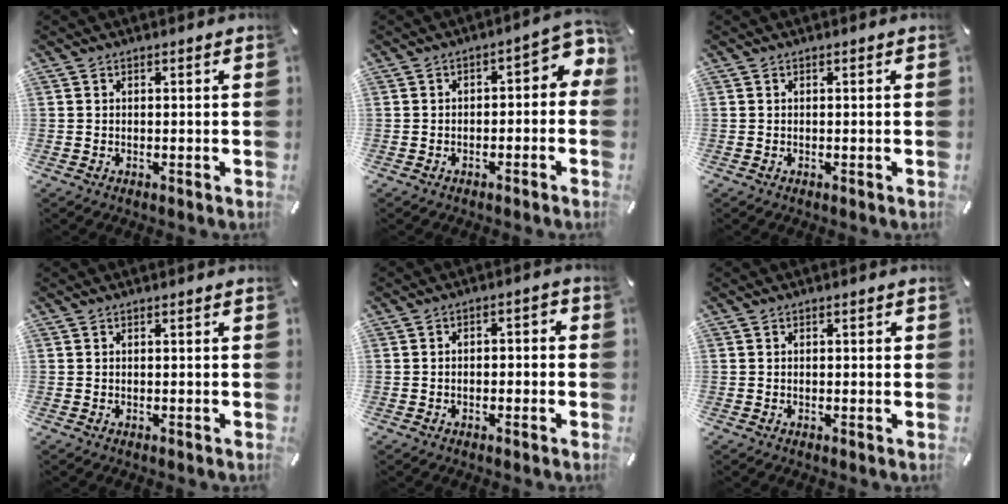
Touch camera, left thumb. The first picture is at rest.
{"total": 5.2, "force": [-0.5, 3.0, 4.2], "torque": [-0.064, -0.001, -0.016]}
{"total": 0.0}
{"total": 0.0}
{"total": 2.9, "force": [-1.8, 1.7, 1.7], "torque": [-0.029, 0.013, -0.035]}
{"total": 1.0, "force": [0.0, 0.5, 0.8], "torque": [-0.016, 0.002, -0.002]}